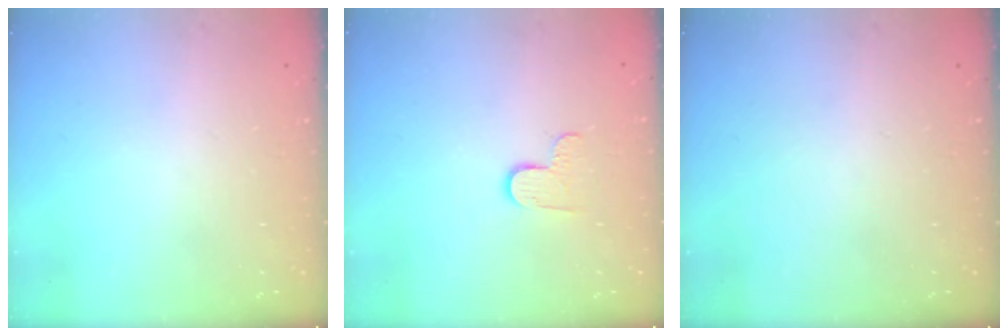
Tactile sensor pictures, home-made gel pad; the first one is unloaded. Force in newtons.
{"total": 6.0, "press": 6.0, "slide": 0.4}
{"total": 0.0}